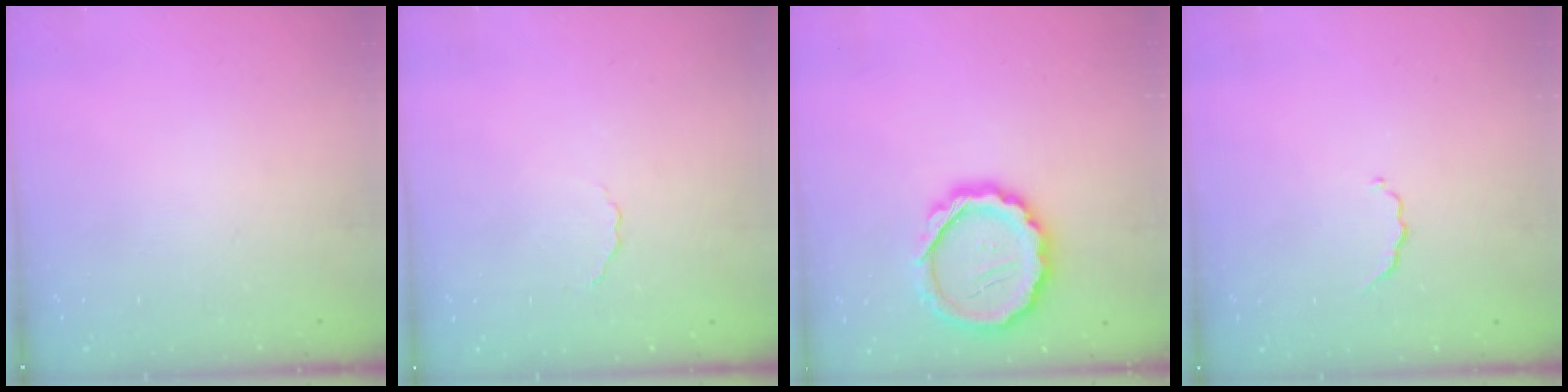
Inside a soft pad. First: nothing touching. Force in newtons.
{"total": 2.4, "press": 2.3, "slide": 0.7}
{"total": 12.9, "press": 12.8, "slide": 1.6}
{"total": 2.8, "press": 2.7, "slide": 0.5}